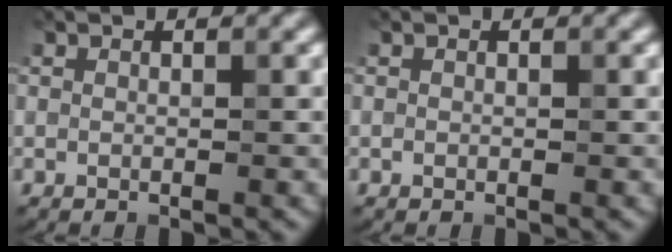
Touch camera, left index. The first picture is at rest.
{"total": 0.0}